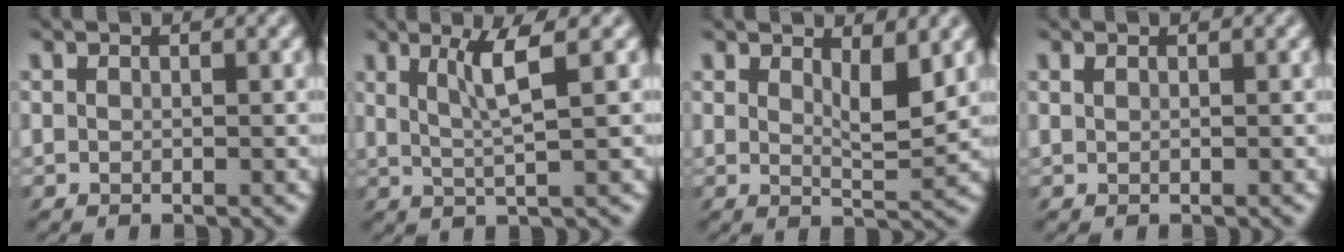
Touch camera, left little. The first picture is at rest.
{"total": 2.9, "force": [1.1, -0.9, 2.5], "torque": [-0.051, -0.005, 0.024]}
{"total": 3.5, "force": [1.8, 1.0, 2.8], "torque": [-0.050, -0.010, 0.031]}
{"total": 0.0}